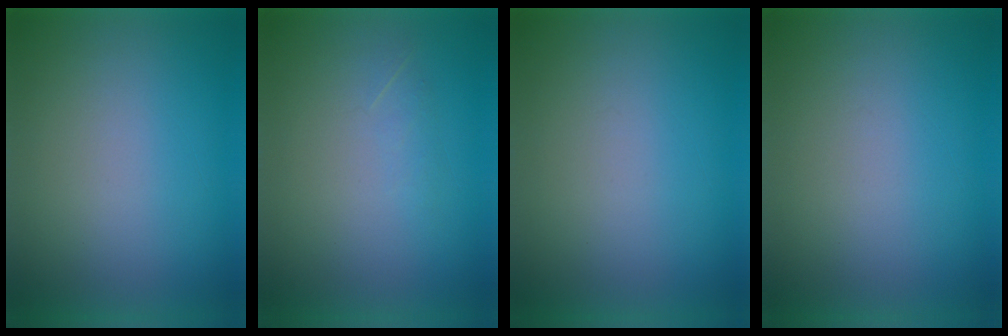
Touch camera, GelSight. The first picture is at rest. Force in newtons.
{"total": 1.3}
{"total": 0.0}
{"total": 0.0}